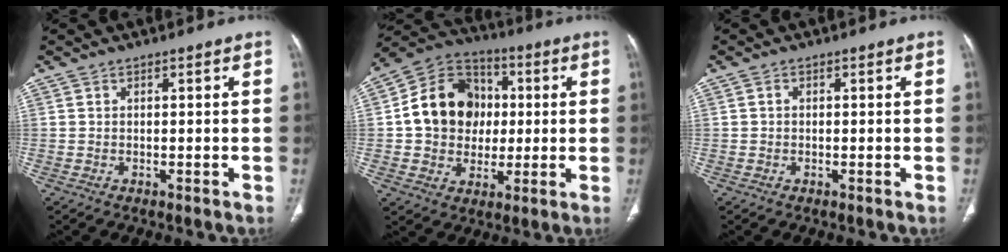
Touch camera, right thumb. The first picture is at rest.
{"total": 16.1, "force": [1.2, 13.4, 8.8], "torque": [-0.117, 0.023, 0.017]}
{"total": 0.6, "force": [0.0, 0.5, 0.3], "torque": [-0.004, 0.002, -0.002]}